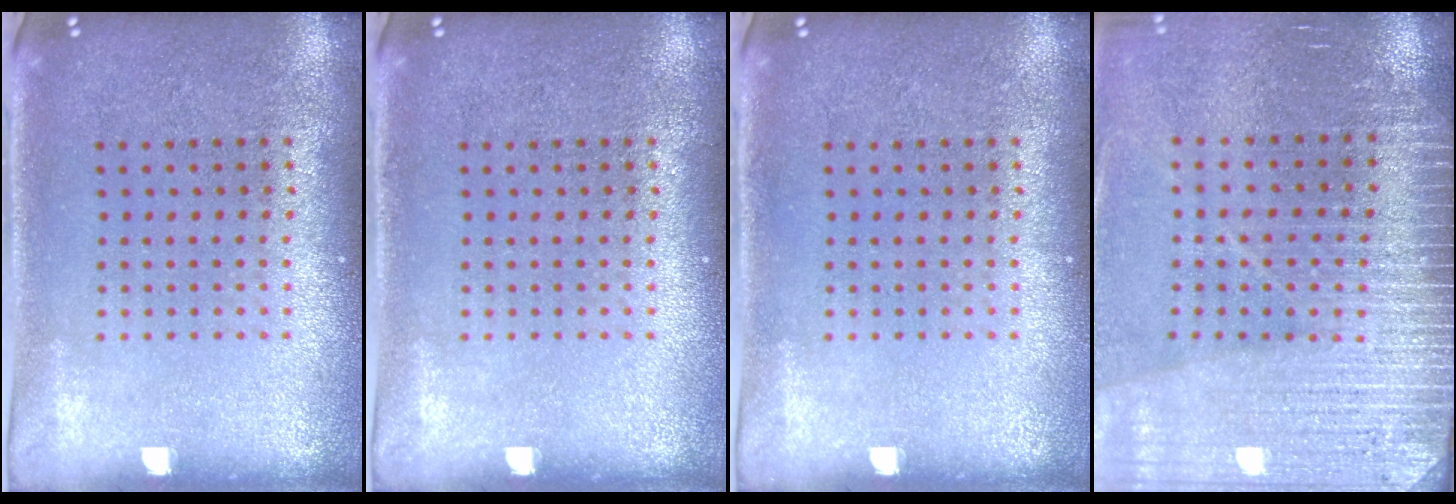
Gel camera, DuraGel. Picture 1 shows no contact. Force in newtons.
{"total": 0.0}
{"total": 0.0}
{"total": 3.5, "press": 3.5, "slide": 0.5}